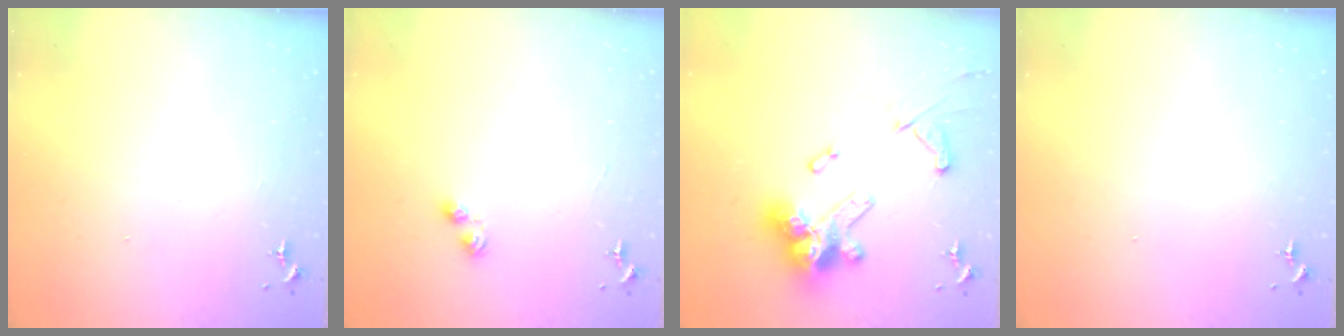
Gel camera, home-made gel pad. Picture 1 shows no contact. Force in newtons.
{"total": 4.8, "press": 4.8, "slide": 0.5}
{"total": 19.3, "press": 19.2, "slide": 2.0}
{"total": 0.0}